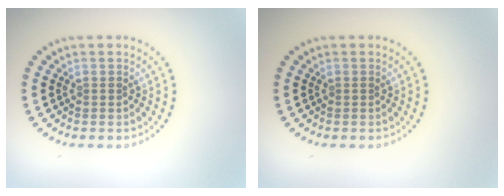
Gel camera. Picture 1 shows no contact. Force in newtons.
{"total": 0.0}